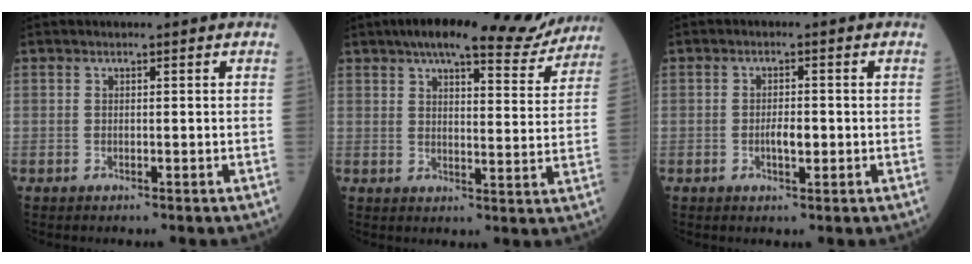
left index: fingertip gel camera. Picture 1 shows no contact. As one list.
[{"total": 17.2, "force": [14.8, 3.8, 7.9], "torque": [-0.102, 0.010, 0.188]}, {"total": 2.6, "force": [-0.6, 0.9, 2.4], "torque": [-0.045, 0.002, -0.008]}]